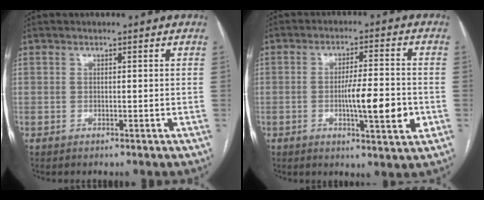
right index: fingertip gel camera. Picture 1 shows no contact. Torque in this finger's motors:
{"motor_torque": [1.28, -0.48, 0.31, 0.07]}